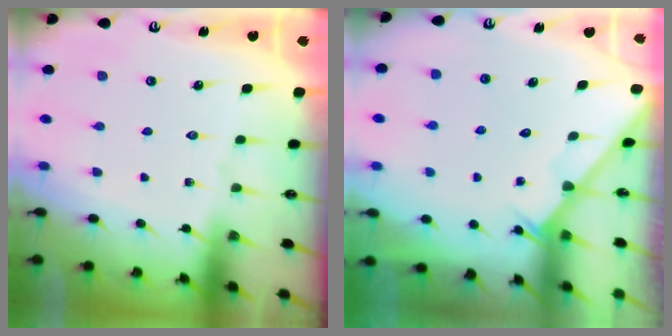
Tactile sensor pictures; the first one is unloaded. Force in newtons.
{"total": 2.0, "press": 2.0, "slide": 0.1}